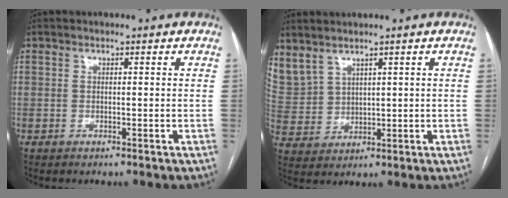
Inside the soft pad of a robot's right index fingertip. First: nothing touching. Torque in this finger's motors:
{"motor_torque": [-0.24, 0.39, 0.00, 0.01]}